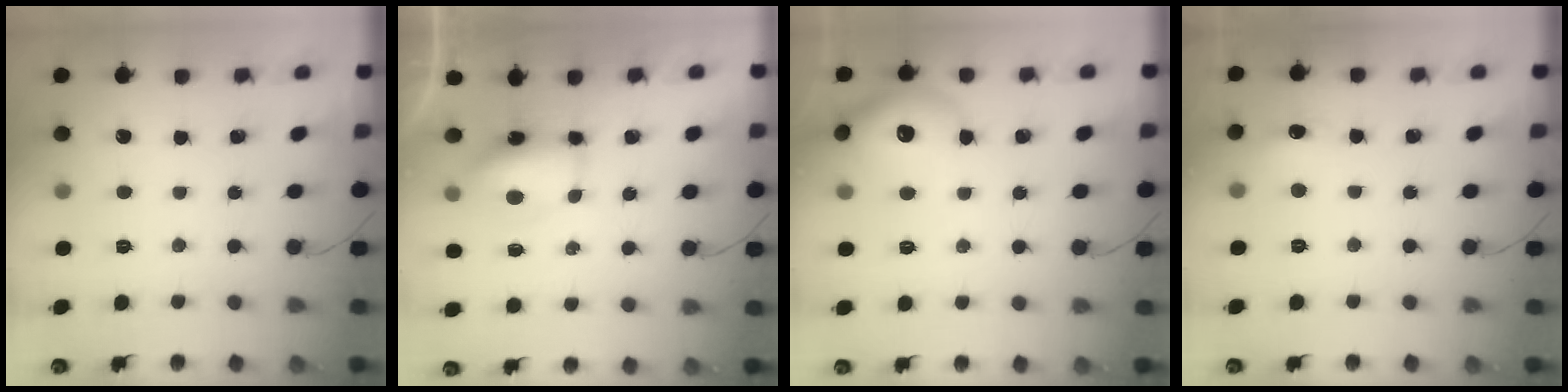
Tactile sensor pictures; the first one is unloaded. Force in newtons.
{"total": 13.8, "press": 9.3, "slide": 10.2}
{"total": 12.7, "press": 12.6, "slide": 1.7}
{"total": 6.3, "press": 6.1, "slide": 1.9}